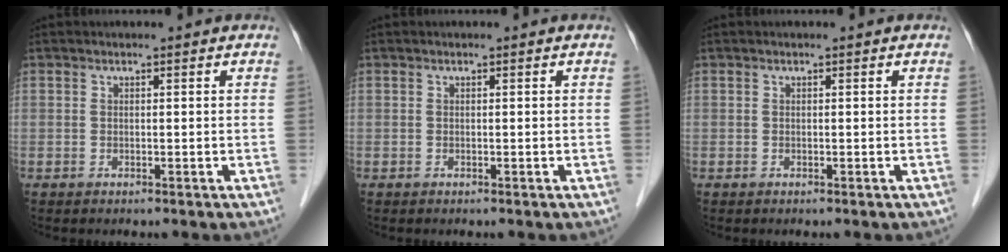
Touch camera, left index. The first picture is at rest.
{"total": 0.0}
{"total": 0.0}